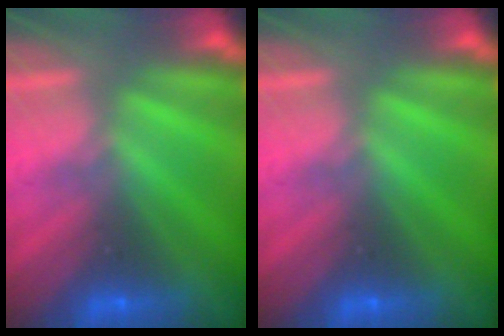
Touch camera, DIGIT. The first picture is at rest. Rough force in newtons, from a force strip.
{"total": 0.0}